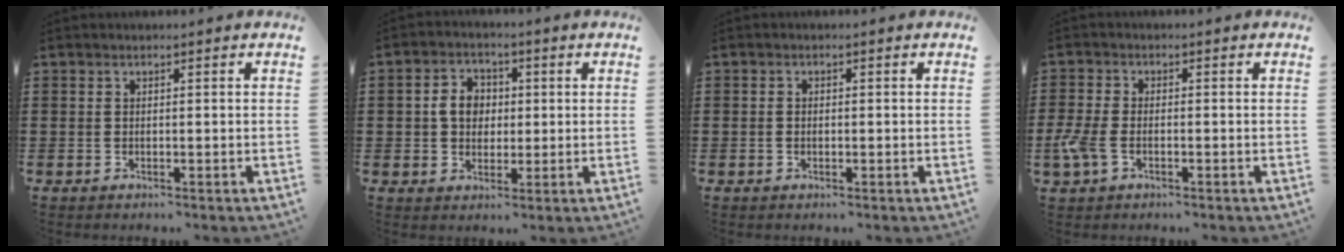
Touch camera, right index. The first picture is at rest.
{"total": 5.1, "force": [0.2, 4.3, 2.7], "torque": [-0.066, 0.017, 0.000]}
{"total": 0.7, "force": [-0.2, 0.4, 0.6], "torque": [-0.013, 0.000, -0.003]}
{"total": 4.1, "force": [-1.7, 2.0, 3.2], "torque": [-0.085, -0.010, -0.036]}